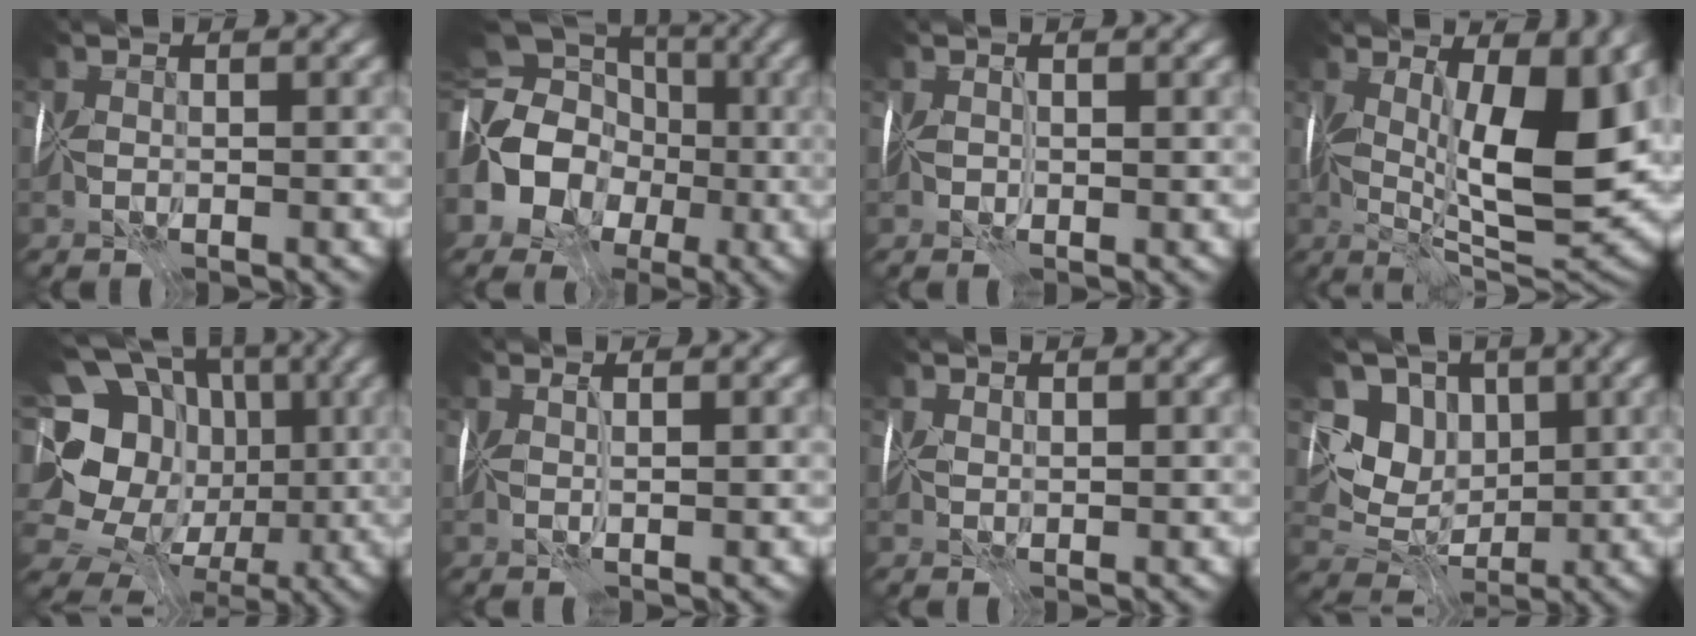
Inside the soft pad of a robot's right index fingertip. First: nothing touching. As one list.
[{"total": 14.0, "force": [-1.0, 11.9, 7.2], "torque": [-0.148, 0.013, -0.046]}, {"total": 0.9, "force": [0.4, -0.5, -0.5], "torque": [0.013, 0.001, 0.010]}, {"total": 12.4, "force": [1.7, 3.6, 11.8], "torque": [-0.171, -0.015, 0.031]}, {"total": 16.7, "force": [1.4, 13.9, 9.2], "torque": [-0.186, 0.023, 0.026]}, {"total": 1.7, "force": [0.8, -1.5, -0.4], "torque": [0.012, 0.001, 0.020]}, {"total": 1.3, "force": [1.1, -0.5, -0.6], "torque": [0.014, 0.003, 0.023]}, {"total": 5.5, "force": [2.4, 4.4, 2.3], "torque": [-0.030, -0.009, 0.027]}]